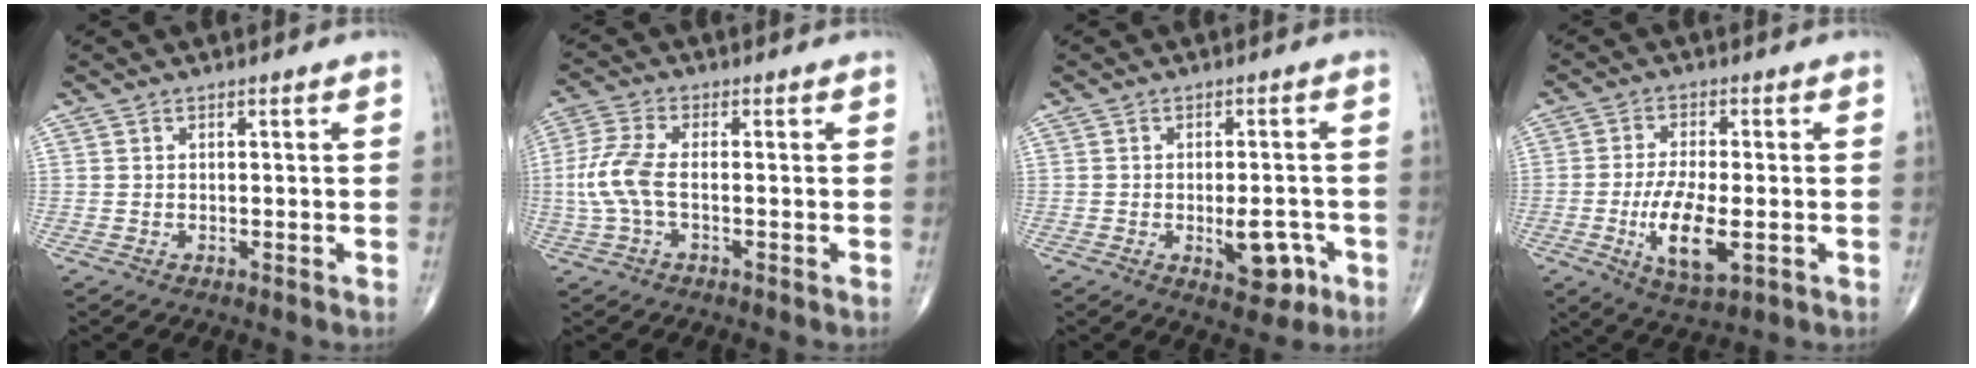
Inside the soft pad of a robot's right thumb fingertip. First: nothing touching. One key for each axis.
{"total": 7.2, "fx": -1.0, "fy": 3.0, "fz": 6.5, "tx": -0.174, "ty": 0.013, "tz": -0.024}
{"total": 6.8, "fx": -2.2, "fy": 3.4, "fz": 5.5, "tx": -0.055, "ty": 0.008, "tz": -0.022}
{"total": 10.4, "fx": -2.5, "fy": 3.9, "fz": 9.3, "tx": -0.174, "ty": -0.009, "tz": -0.040}